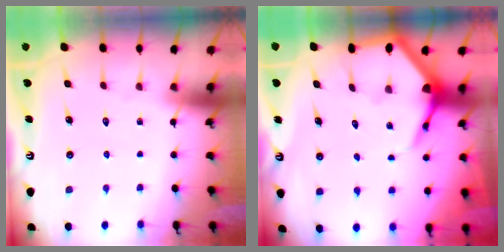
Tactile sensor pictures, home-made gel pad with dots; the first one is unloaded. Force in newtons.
{"total": 6.2, "press": 6.1, "slide": 0.8}